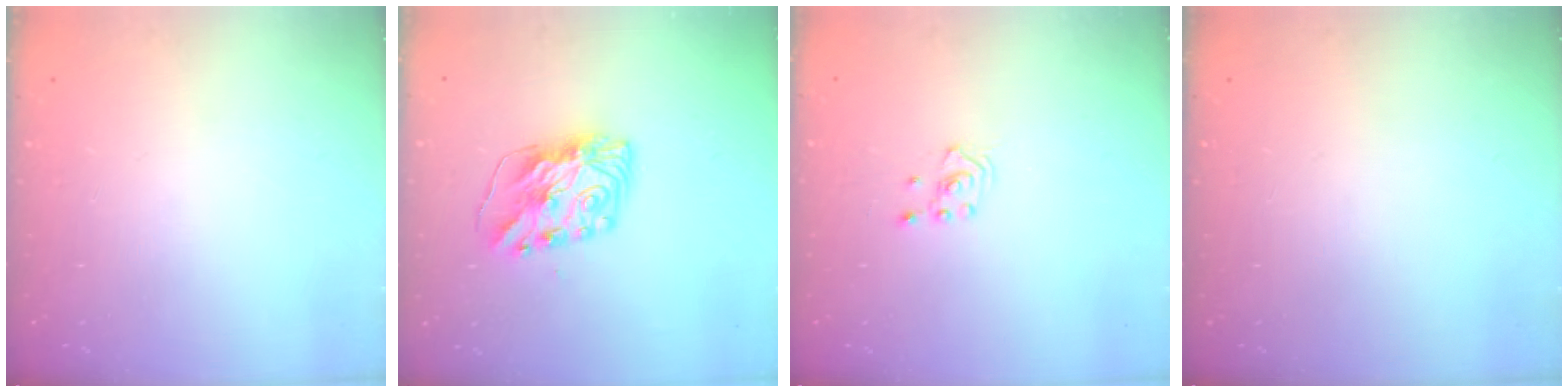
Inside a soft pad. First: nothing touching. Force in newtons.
{"total": 10.9, "press": 10.9, "slide": 0.5}
{"total": 2.0, "press": 2.0, "slide": 0.3}
{"total": 0.0}